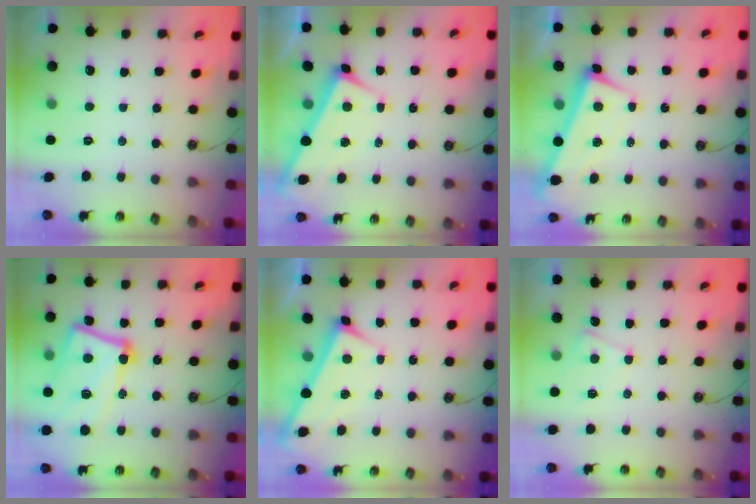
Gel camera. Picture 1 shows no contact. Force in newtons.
{"total": 3.1, "press": 3.1, "slide": 0.0}
{"total": 1.6, "press": 0.5, "slide": 1.5}
{"total": 20.6, "press": 20.4, "slide": 2.6}
{"total": 1.2, "press": 1.2, "slide": 0.2}
{"total": 1.6, "press": 1.6, "slide": 0.5}